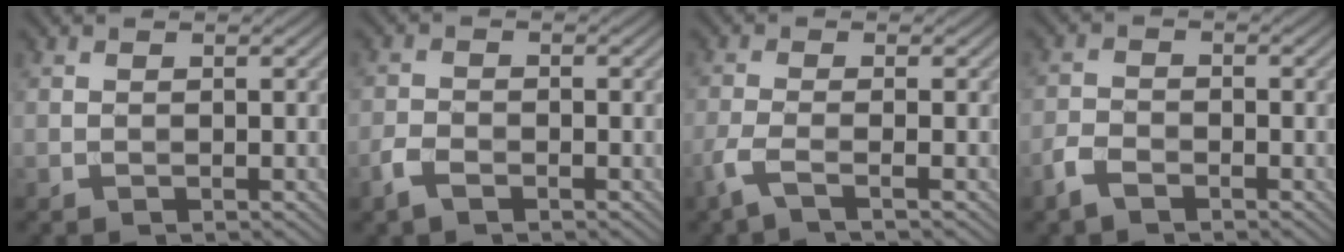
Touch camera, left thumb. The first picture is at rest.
{"total": 2.7, "force": [-1.8, 1.3, 1.5], "torque": [-0.037, -0.003, -0.041]}
{"total": 3.2, "force": [-1.8, 0.5, 2.6], "torque": [-0.056, -0.001, -0.054]}
{"total": 3.0, "force": [-2.2, 1.4, 1.6], "torque": [-0.037, -0.003, -0.052]}